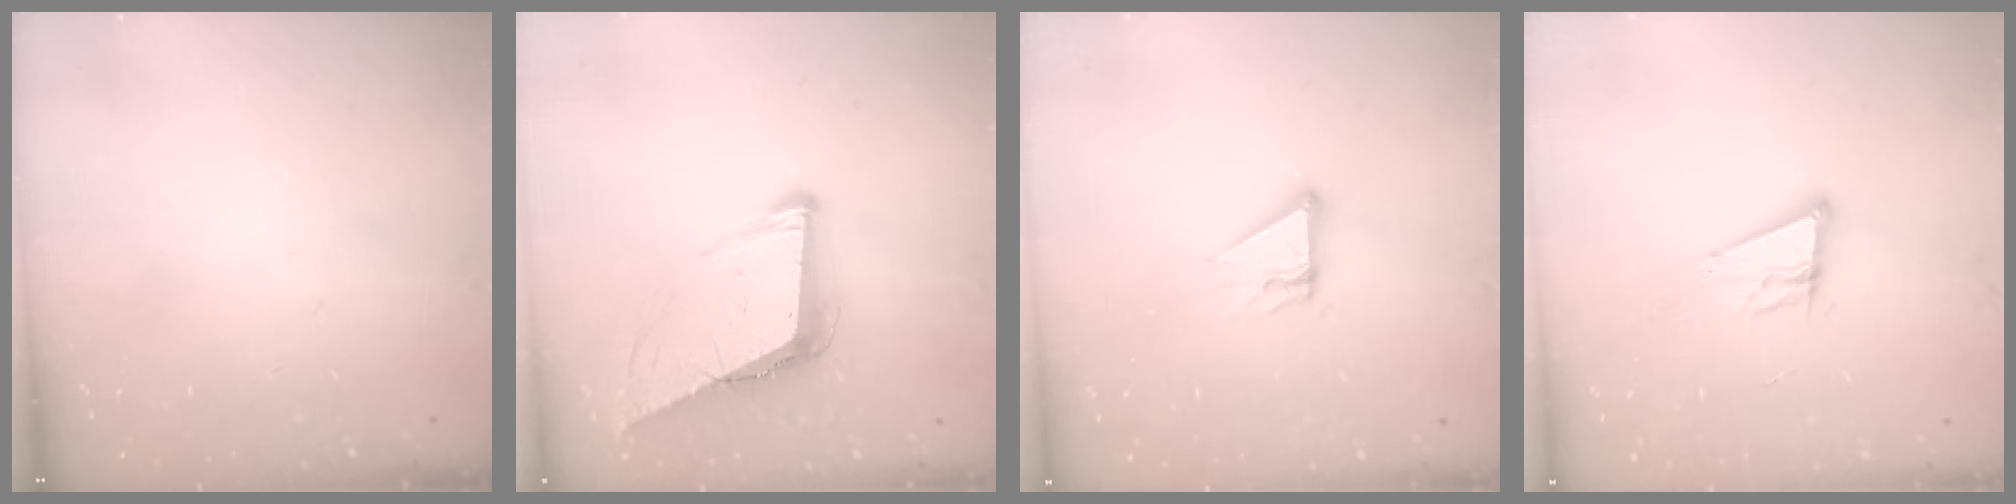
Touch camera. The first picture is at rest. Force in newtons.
{"total": 10.0, "press": 9.3, "slide": 3.5}
{"total": 5.5, "press": 5.5, "slide": 0.3}
{"total": 12.2, "press": 11.7, "slide": 3.4}